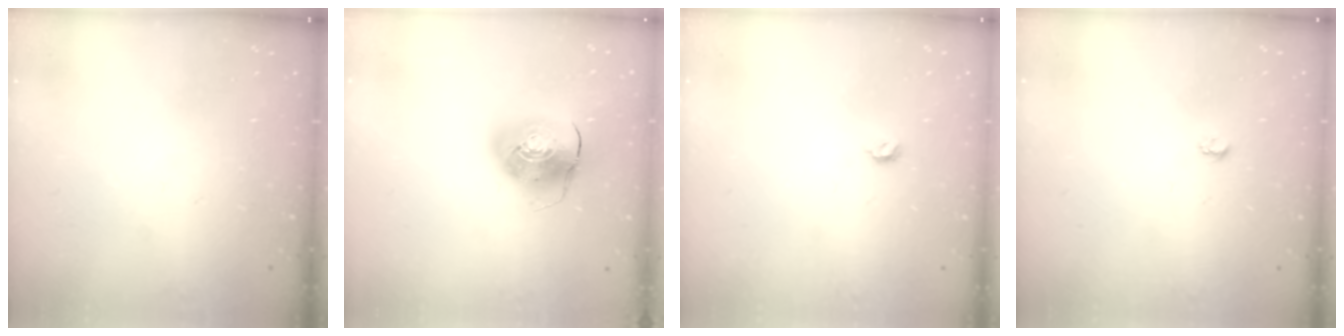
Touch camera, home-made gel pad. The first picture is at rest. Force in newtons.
{"total": 10.4, "press": 10.2, "slide": 1.7}
{"total": 4.6, "press": 4.5, "slide": 0.9}
{"total": 3.2, "press": 3.2, "slide": 0.3}